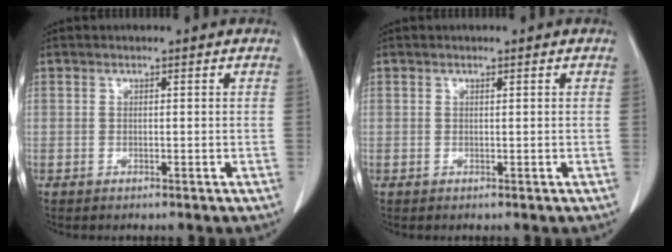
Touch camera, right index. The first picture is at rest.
{"total": 0.0}